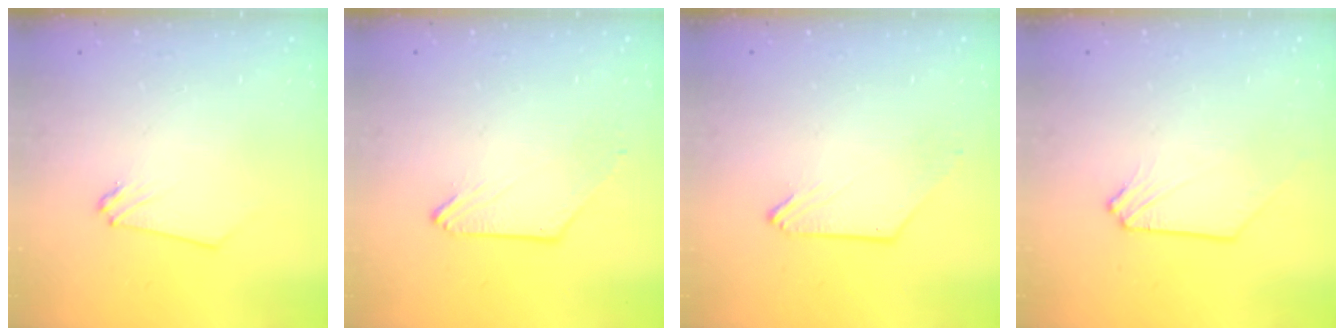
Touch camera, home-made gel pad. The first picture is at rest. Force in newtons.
{"total": 0.0}
{"total": 0.0}
{"total": 0.8, "press": 0.8, "slide": 0.1}